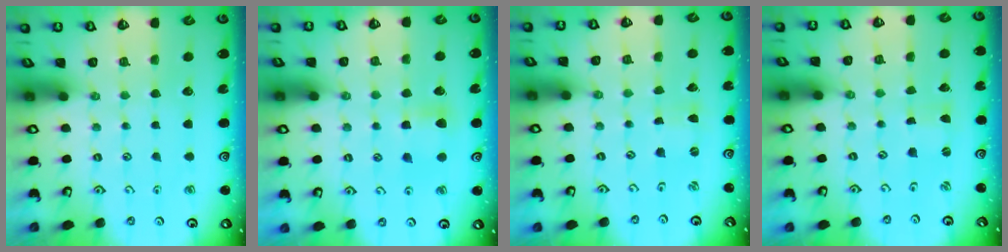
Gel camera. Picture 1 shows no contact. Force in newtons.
{"total": 5.5, "press": 5.5, "slide": 0.8}
{"total": 0.0}
{"total": 0.0}